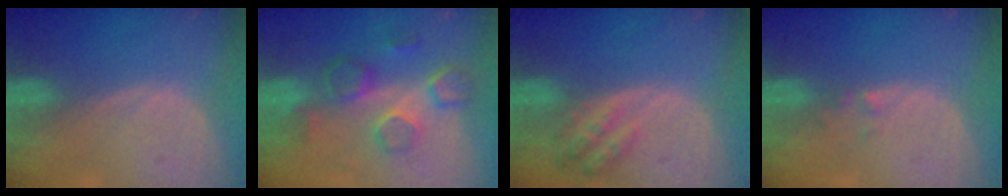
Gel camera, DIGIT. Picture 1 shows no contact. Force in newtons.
{"total": 8.6, "press": 7.7, "slide": 3.7}
{"total": 5.4, "press": 5.0, "slide": 2.1}
{"total": 1.3, "press": 1.0, "slide": 0.8}